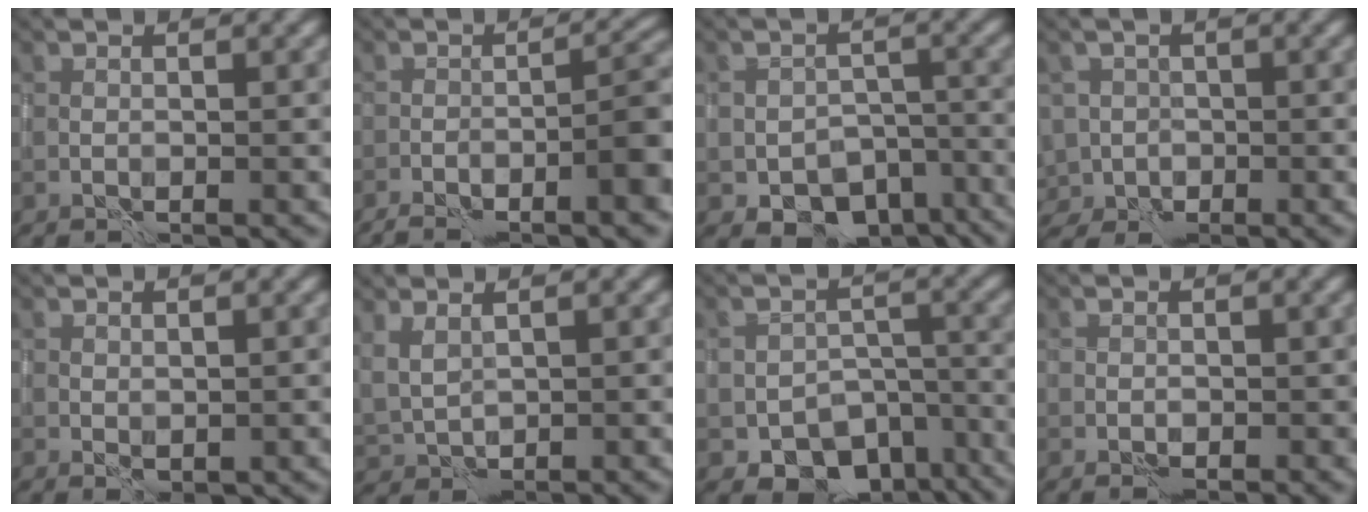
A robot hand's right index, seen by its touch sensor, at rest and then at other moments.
{"total": 8.6, "force": [-5.3, 1.9, 6.4], "torque": [-0.082, 0.008, -0.085]}
{"total": 8.6, "force": [-5.8, 5.3, 3.4], "torque": [-0.025, -0.014, -0.069]}
{"total": 4.6, "force": [-2.6, 3.7, 0.8], "torque": [0.003, -0.012, -0.043]}
{"total": 1.4, "force": [-0.2, 1.1, 0.9], "torque": [-0.014, -0.008, 0.003]}
{"total": 2.1, "force": [1.5, 0.8, 1.2], "torque": [-0.027, -0.001, 0.041]}
{"total": 9.3, "force": [-6.5, 5.9, 3.2], "torque": [-0.014, -0.008, -0.078]}
{"total": 0.9, "force": [-0.4, 0.6, 0.6], "torque": [-0.005, 0.001, -0.006]}